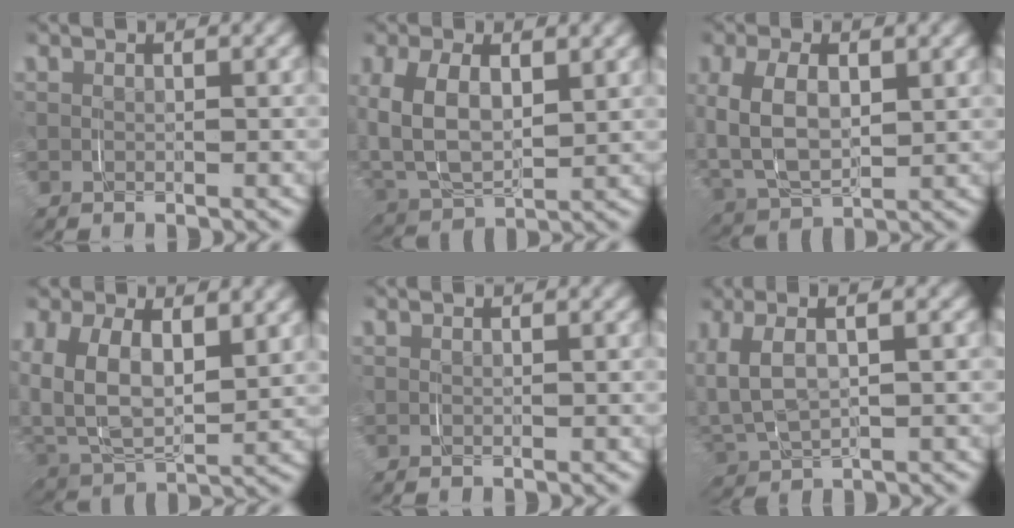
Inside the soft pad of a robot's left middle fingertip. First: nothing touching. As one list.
[{"total": 3.6, "force": [1.1, 2.9, 1.8], "torque": [-0.054, -0.012, 0.014]}, {"total": 3.1, "force": [0.8, 2.4, 1.8], "torque": [-0.048, -0.009, 0.010]}, {"total": 4.2, "force": [1.6, 3.3, 2.0], "torque": [-0.054, -0.010, 0.022]}, {"total": 0.0}, {"total": 2.8, "force": [0.9, 1.9, 1.8], "torque": [-0.044, -0.004, 0.014]}]